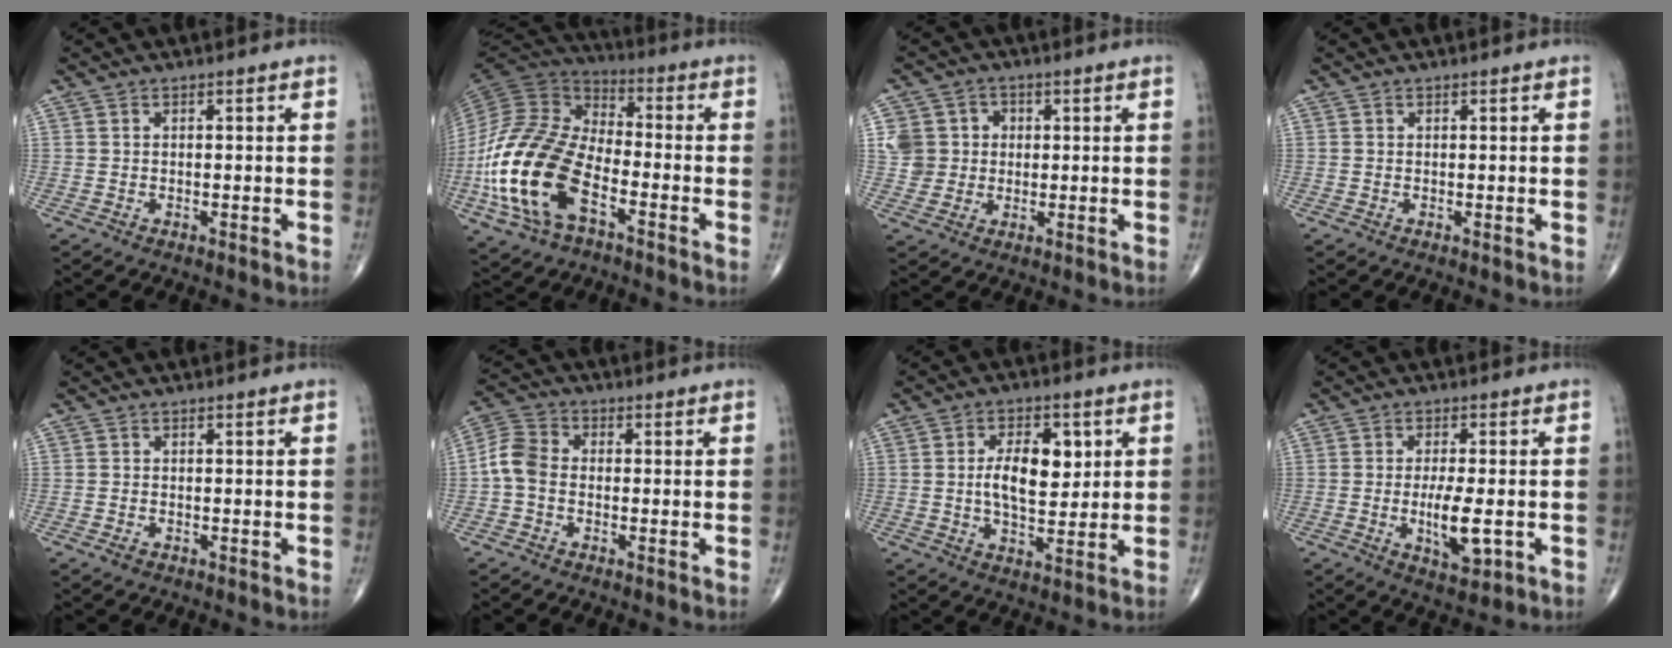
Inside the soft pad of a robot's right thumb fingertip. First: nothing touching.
{"total": 21.2, "force": [-7.1, 11.3, 16.5], "torque": [-0.342, 0.033, -0.137]}
{"total": 6.3, "force": [0.6, 6.2, 1.1], "torque": [0.014, 0.010, 0.007]}
{"total": 0.0}
{"total": 0.9, "force": [-0.5, 0.5, 0.5], "torque": [-0.010, 0.001, -0.009]}
{"total": 5.8, "force": [-0.9, 4.2, 3.9], "torque": [-0.074, 0.017, -0.033]}
{"total": 9.9, "force": [1.7, 5.3, 8.2], "torque": [-0.113, -0.009, 0.031]}
{"total": 7.2, "force": [-1.4, 2.3, 6.7], "torque": [-0.115, -0.012, -0.020]}